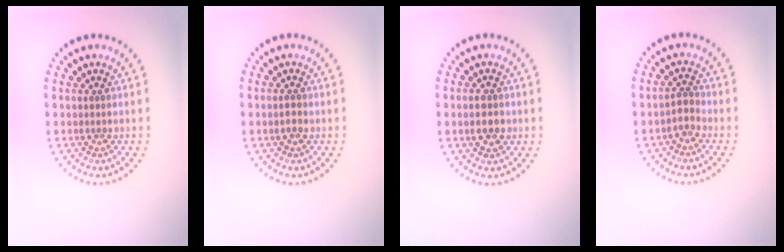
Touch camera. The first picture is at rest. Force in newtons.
{"total": 1.1, "press": 1.1, "slide": 0.1}
{"total": 2.9, "press": 2.9, "slide": 0.1}
{"total": 1.5, "press": 1.2, "slide": 0.9}